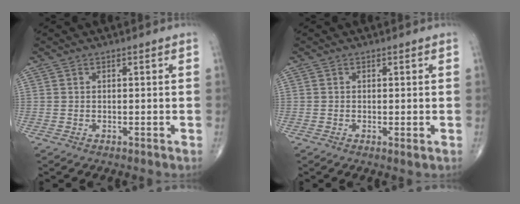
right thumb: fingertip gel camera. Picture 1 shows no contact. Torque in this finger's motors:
{"motor_torque": [-0.19, 0.04, -0.14, 0.06, 0.01]}